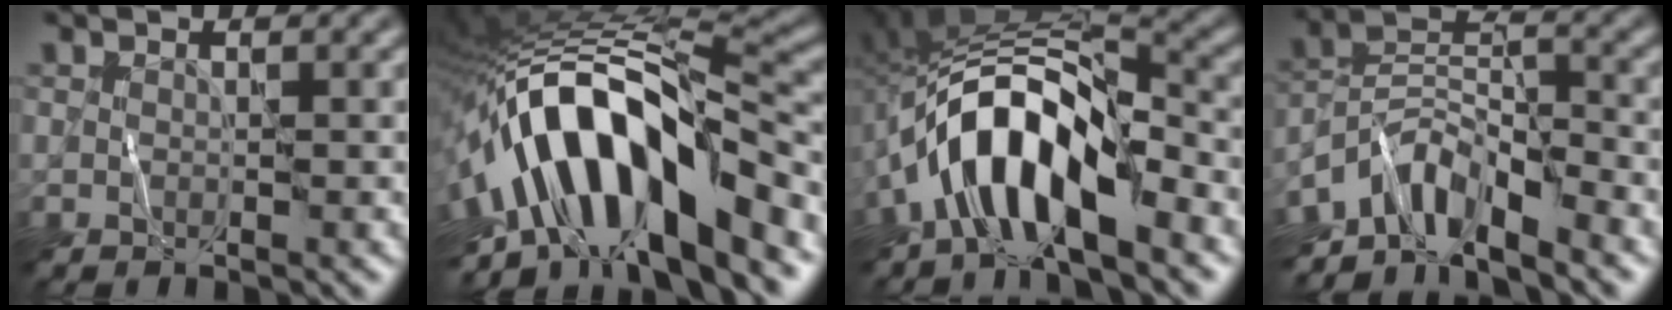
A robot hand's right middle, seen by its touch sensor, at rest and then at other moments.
{"total": 14.3, "force": [-4.2, 5.7, 12.4], "torque": [-0.190, 0.026, -0.076]}
{"total": 9.6, "force": [-4.2, 3.8, 7.7], "torque": [-0.134, 0.014, -0.081]}
{"total": 6.3, "force": [-5.0, 2.2, 3.2], "torque": [-0.043, 0.001, -0.108]}